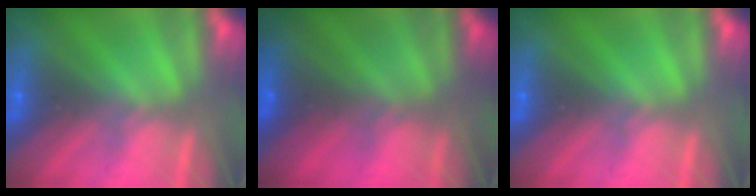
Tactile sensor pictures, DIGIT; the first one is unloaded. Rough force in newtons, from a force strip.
{"total": 6.9}
{"total": 0.0}